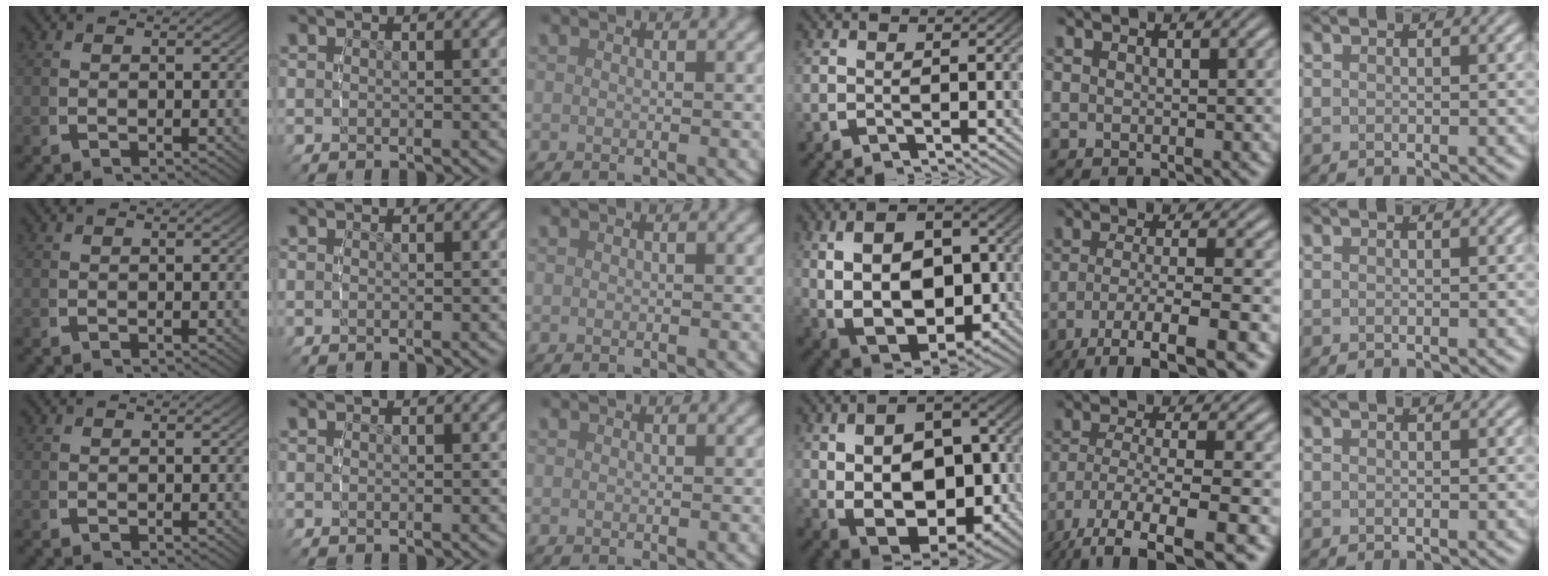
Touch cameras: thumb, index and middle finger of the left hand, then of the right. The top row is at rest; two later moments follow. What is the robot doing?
{"motion": "lift_and_place", "object": "bandage"}